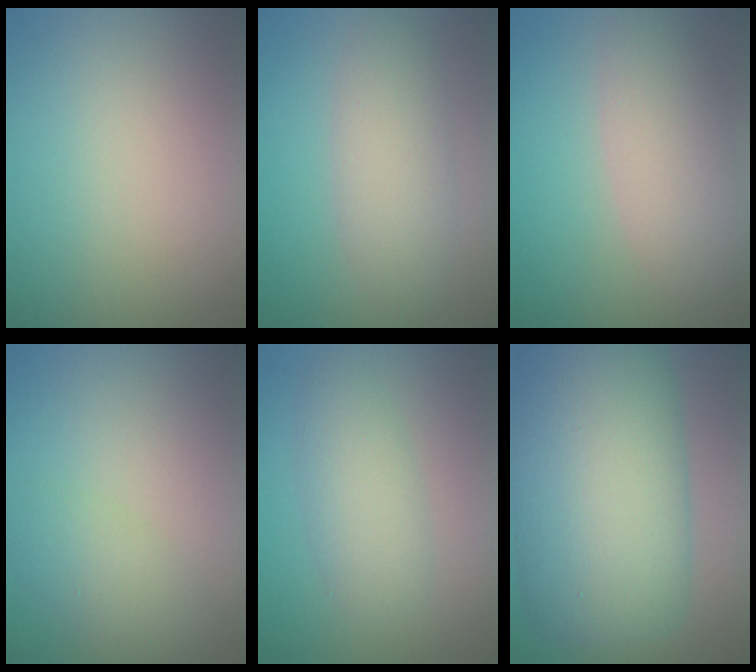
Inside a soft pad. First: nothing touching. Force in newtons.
{"total": 3.8, "press": 3.8, "slide": 0.1}
{"total": 4.5, "press": 4.5, "slide": 0.2}
{"total": 2.7, "press": 2.7, "slide": 0.1}
{"total": 2.4, "press": 2.3, "slide": 0.1}
{"total": 14.6, "press": 14.6, "slide": 0.1}